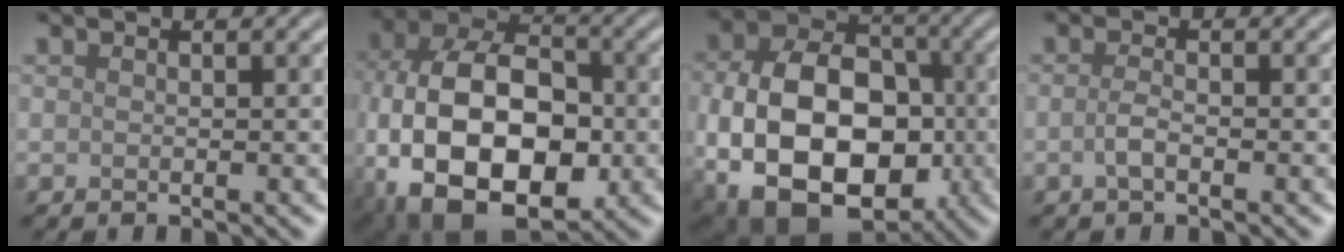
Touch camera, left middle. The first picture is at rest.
{"total": 15.7, "force": [-3.9, 10.0, 11.4], "torque": [-0.208, -0.013, -0.069]}
{"total": 15.3, "force": [-3.4, 10.5, 10.7], "torque": [-0.163, -0.017, -0.049]}
{"total": 1.4, "force": [-0.5, 0.5, 1.2], "torque": [-0.027, 0.001, -0.013]}